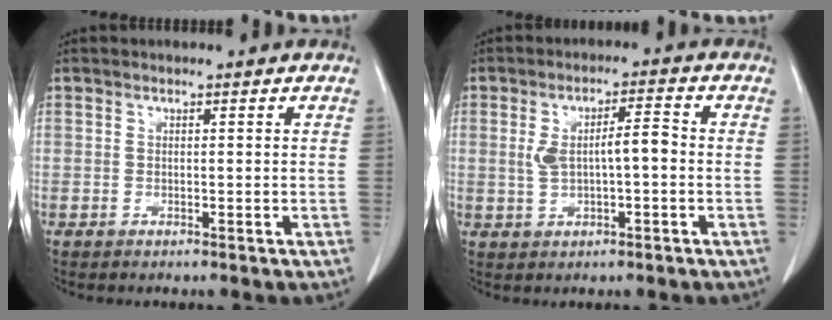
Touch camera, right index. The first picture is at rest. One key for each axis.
{"total": 6.0, "fx": 0.1, "fy": 1.7, "fz": 5.7, "tx": -0.107, "ty": 0.021, "tz": 0.009}